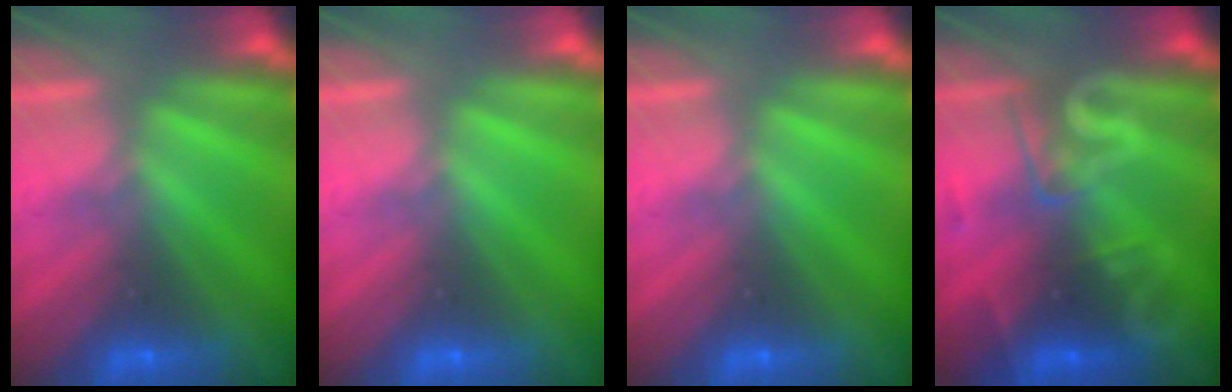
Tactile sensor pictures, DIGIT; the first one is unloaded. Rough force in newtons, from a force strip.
{"total": 0.0}
{"total": 0.0}
{"total": 2.7}